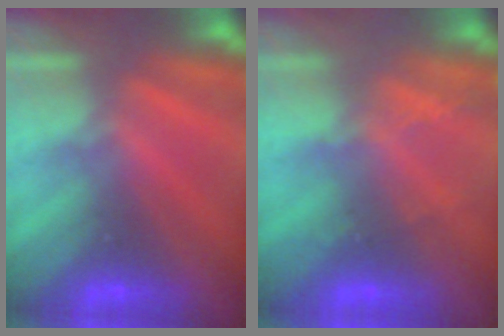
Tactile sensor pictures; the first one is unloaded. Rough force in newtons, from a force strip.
{"total": 2.2}